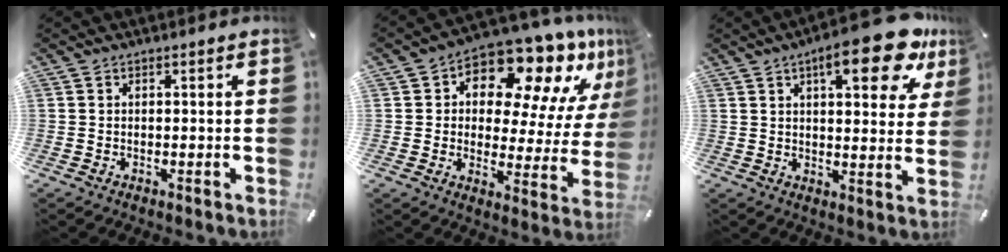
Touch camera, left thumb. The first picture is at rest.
{"total": 14.9, "force": [10.8, 7.2, 7.4], "torque": [-0.112, -0.093, 0.181]}
{"total": 17.4, "force": [9.8, 5.4, 13.3], "torque": [-0.191, -0.046, 0.150]}